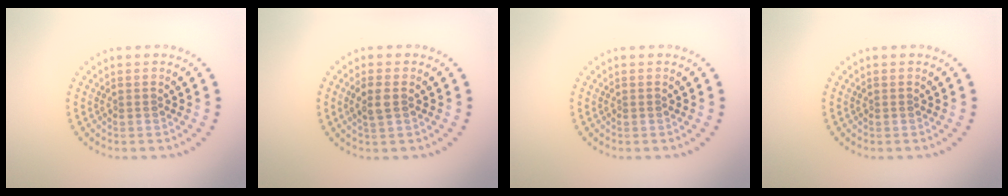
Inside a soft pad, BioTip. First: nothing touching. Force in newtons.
{"total": 1.9, "press": 1.8, "slide": 0.4}
{"total": 0.0}
{"total": 0.0}